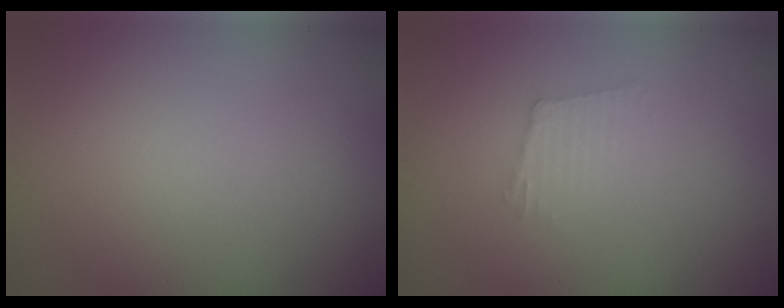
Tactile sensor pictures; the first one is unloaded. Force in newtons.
{"total": 1.2, "press": 1.2, "slide": 0.2}